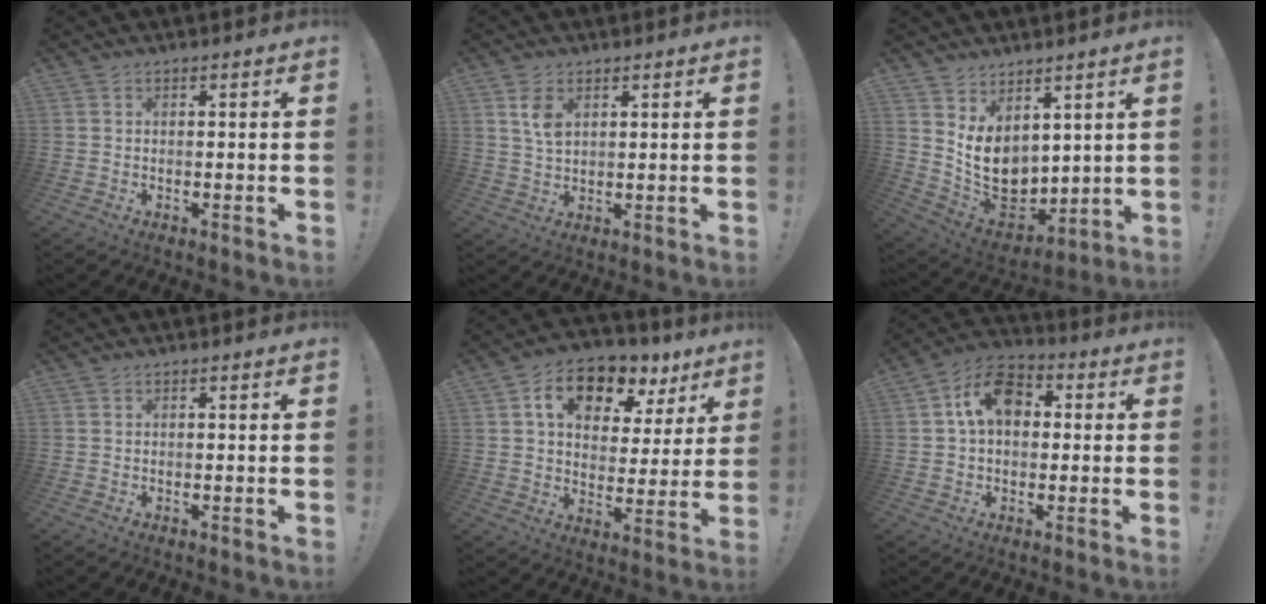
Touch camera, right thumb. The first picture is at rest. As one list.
[{"total": 5.5, "force": [2.5, 3.2, 3.7], "torque": [-0.054, -0.008, 0.043]}, {"total": 11.4, "force": [2.9, 8.7, 6.8], "torque": [-0.113, -0.045, 0.069]}, {"total": 0.0}, {"total": 12.7, "force": [7.0, 7.8, 7.2], "torque": [-0.106, -0.034, 0.124]}, {"total": 12.3, "force": [3.2, 8.6, 8.3], "torque": [-0.130, 0.011, 0.062]}]